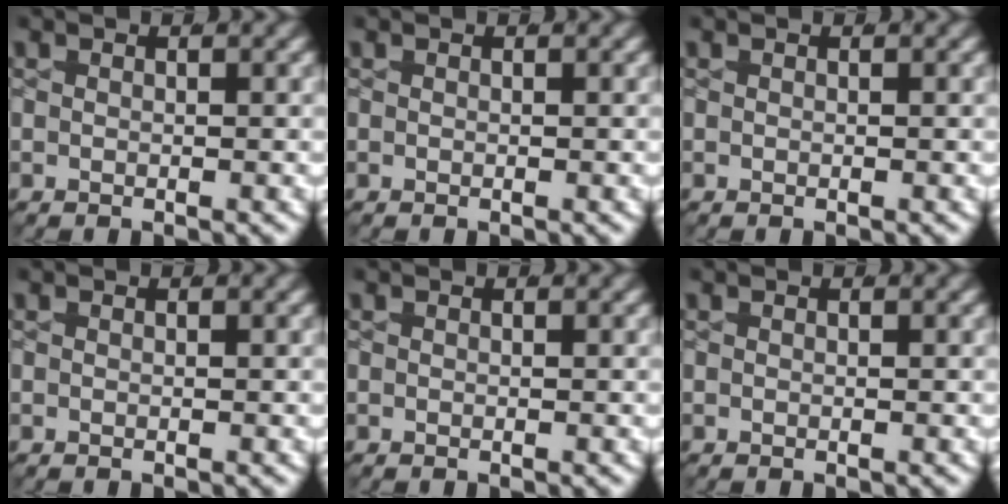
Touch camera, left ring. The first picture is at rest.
{"total": 0.0}
{"total": 0.0}
{"total": 0.0}
{"total": 0.0}
{"total": 0.0}